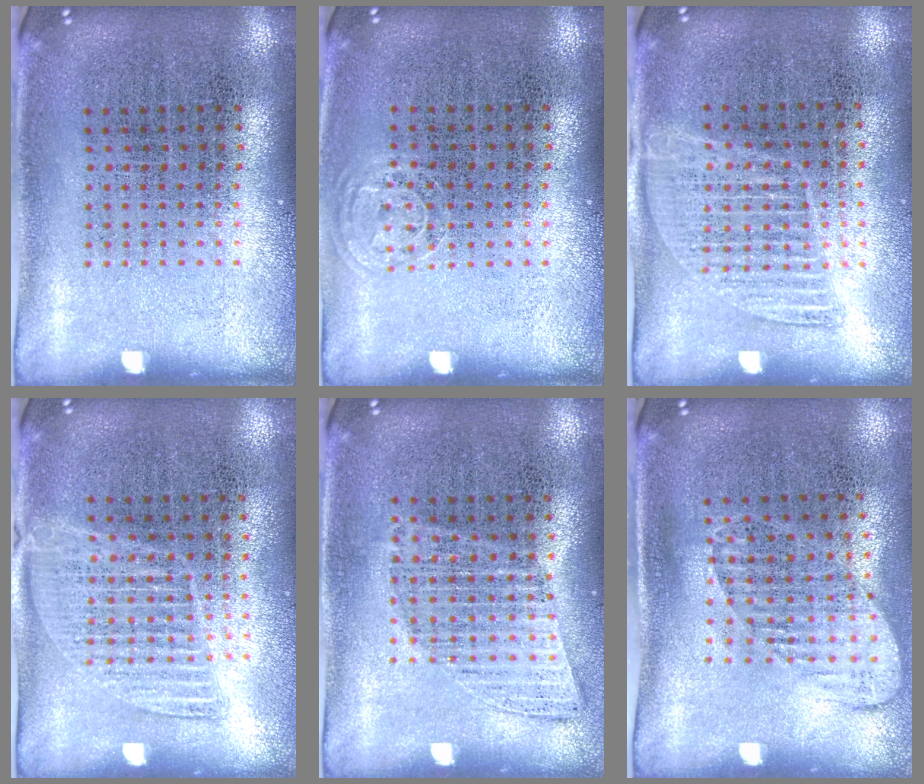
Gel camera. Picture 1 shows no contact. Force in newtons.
{"total": 0.7, "press": 0.6, "slide": 0.3}
{"total": 1.2, "press": 1.1, "slide": 0.5}
{"total": 1.3, "press": 1.1, "slide": 0.6}
{"total": 0.9, "press": 0.9, "slide": 0.3}
{"total": 1.4, "press": 1.1, "slide": 0.8}